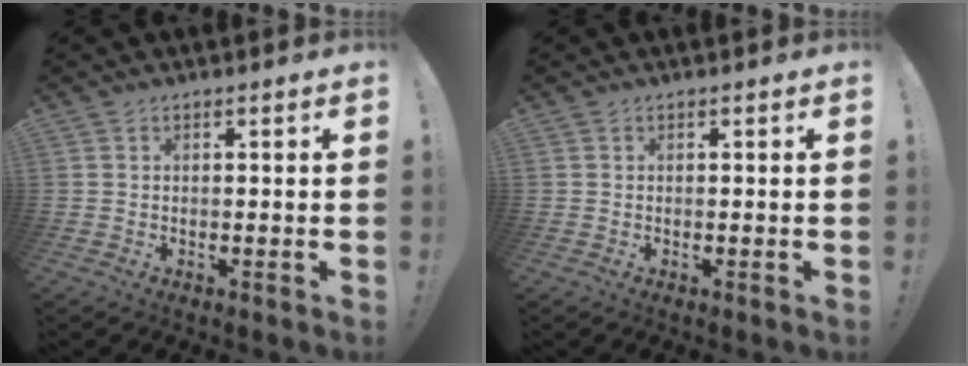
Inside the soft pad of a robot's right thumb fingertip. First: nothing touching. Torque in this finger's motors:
{"motor_torque": [-0.02, 0.01, 0.01, 0.01, 0.00]}